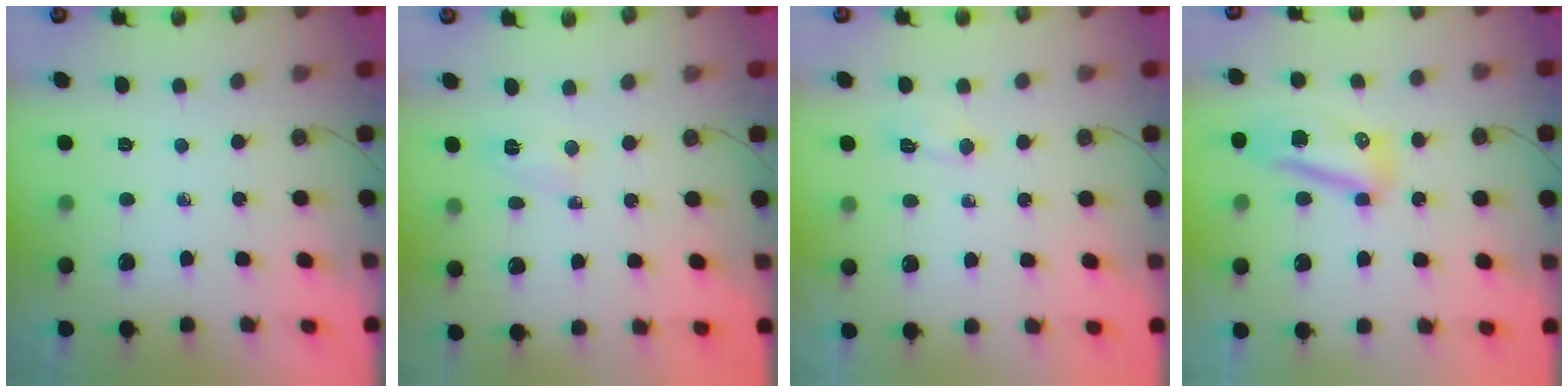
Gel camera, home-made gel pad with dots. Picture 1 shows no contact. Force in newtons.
{"total": 3.3, "press": 3.1, "slide": 1.2}
{"total": 3.5, "press": 3.5, "slide": 0.5}
{"total": 9.5, "press": 9.4, "slide": 1.7}